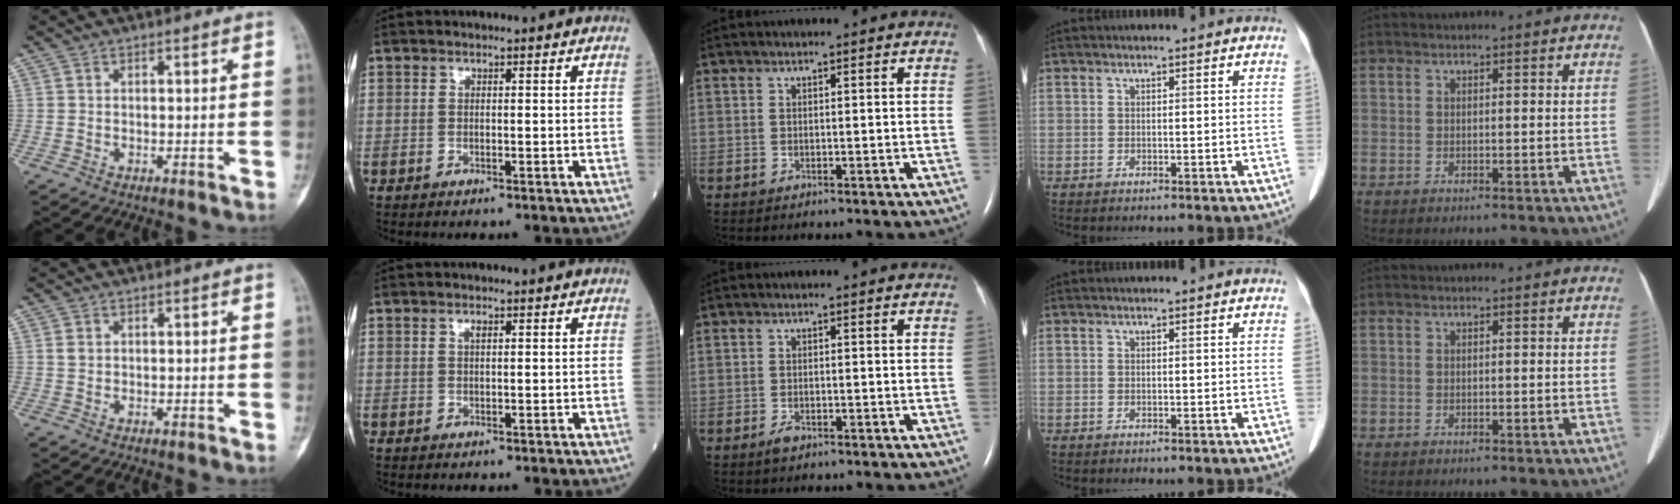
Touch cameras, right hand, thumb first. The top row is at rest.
{"thumb": {"total": 1.1, "force": [0.4, 0.9, 0.5], "torque": [-0.005, 0.001, 0.007]}, "index": {"total": 0.7, "force": [0.3, 0.2, 0.6], "torque": [-0.015, 0.000, 0.005]}, "middle": {"total": 1.4, "force": [-1.0, 0.6, 0.9], "torque": [-0.024, -0.002, -0.015]}}